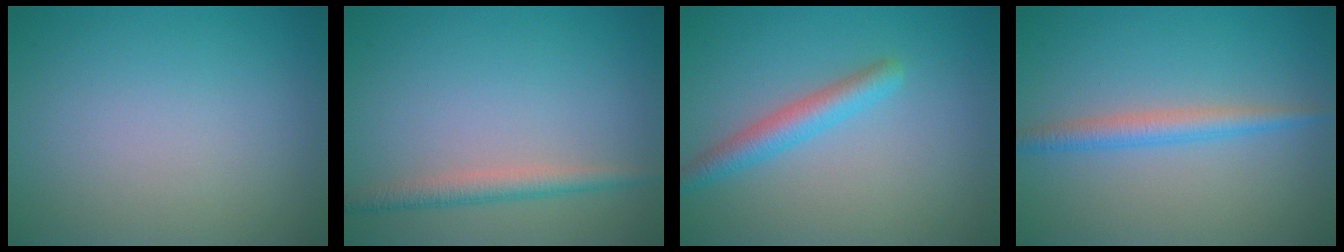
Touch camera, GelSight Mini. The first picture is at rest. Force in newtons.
{"total": 2.2, "press": 2.2, "slide": 0.0}
{"total": 2.8, "press": 2.8, "slide": 0.2}
{"total": 2.5, "press": 2.5, "slide": 0.0}